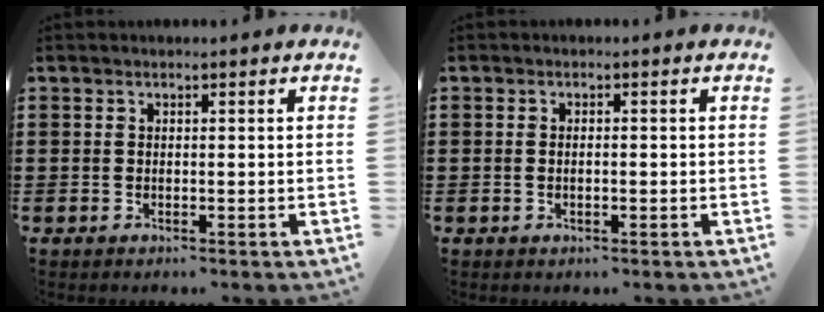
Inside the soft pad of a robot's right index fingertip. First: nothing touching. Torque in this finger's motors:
{"motor_torque": [-0.23, 0.21, -0.01, -0.01]}